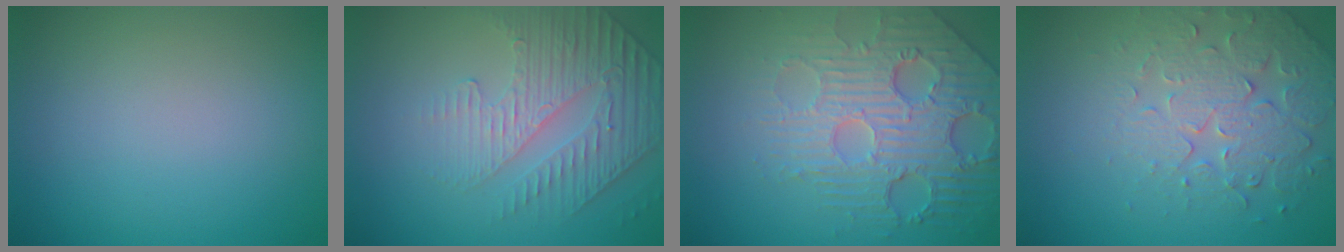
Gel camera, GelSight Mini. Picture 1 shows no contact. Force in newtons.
{"total": 4.9, "press": 3.3, "slide": 3.6}
{"total": 6.8, "press": 5.2, "slide": 4.3}
{"total": 4.2, "press": 4.0, "slide": 1.3}